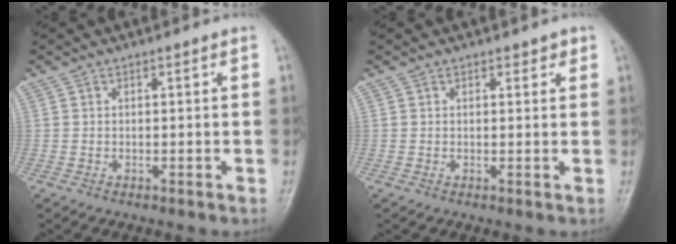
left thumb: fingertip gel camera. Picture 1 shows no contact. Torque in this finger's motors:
{"motor_torque": [-0.70, -0.13, -0.22, -0.05, 0.03]}